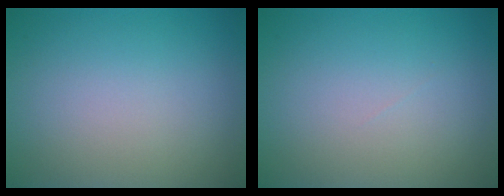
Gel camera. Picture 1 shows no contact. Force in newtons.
{"total": 0.0}